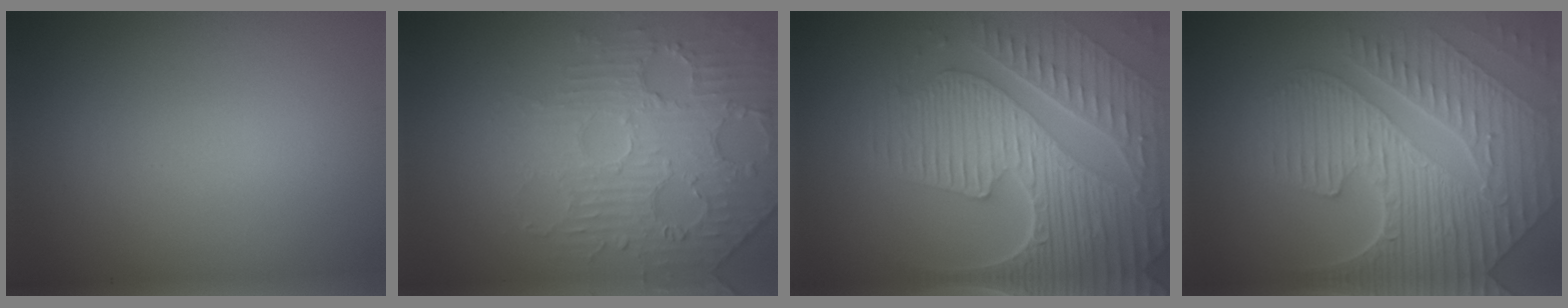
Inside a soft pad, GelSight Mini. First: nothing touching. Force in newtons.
{"total": 4.9, "press": 3.7, "slide": 3.2}
{"total": 8.8, "press": 6.4, "slide": 6.0}
{"total": 9.3, "press": 6.3, "slide": 6.8}